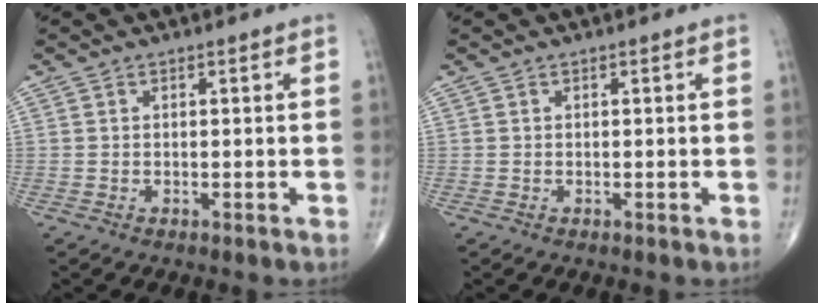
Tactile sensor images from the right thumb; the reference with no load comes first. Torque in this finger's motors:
{"motor_torque": [0.01, -0.01, 0.00, 0.00, 0.00]}